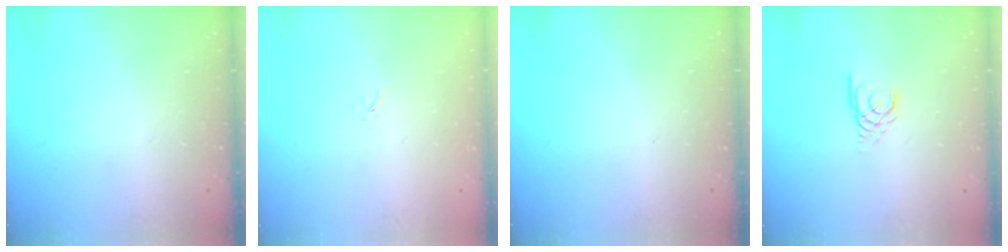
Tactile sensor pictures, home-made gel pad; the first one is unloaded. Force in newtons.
{"total": 1.6, "press": 1.6, "slide": 0.2}
{"total": 0.0}
{"total": 3.0, "press": 3.0, "slide": 0.3}